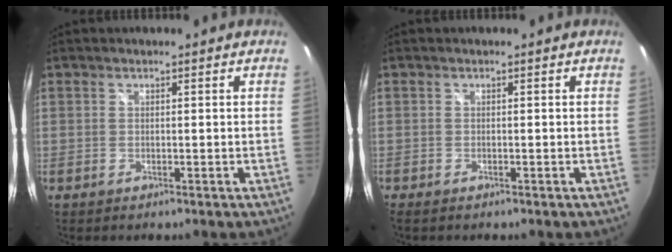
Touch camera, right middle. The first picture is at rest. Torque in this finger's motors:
{"motor_torque": [0.11, -0.26, 0.06, 0.02]}